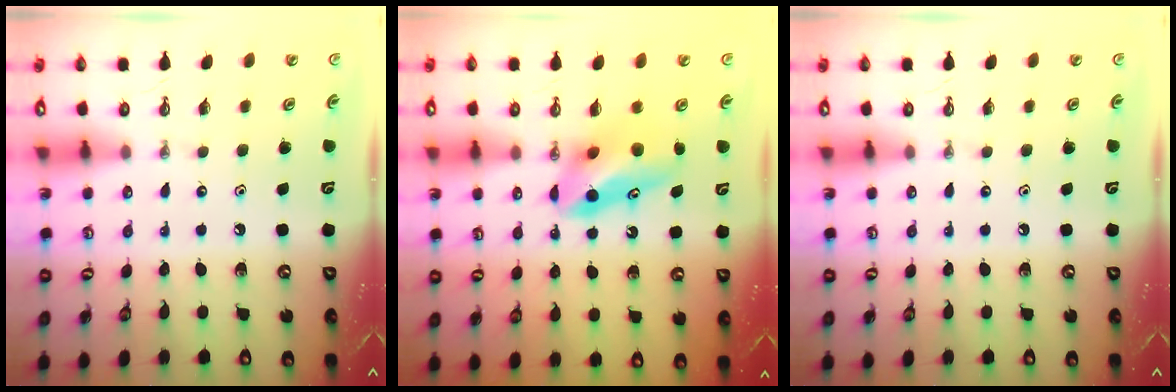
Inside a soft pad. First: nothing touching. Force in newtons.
{"total": 8.8, "press": 8.6, "slide": 1.4}
{"total": 0.0}